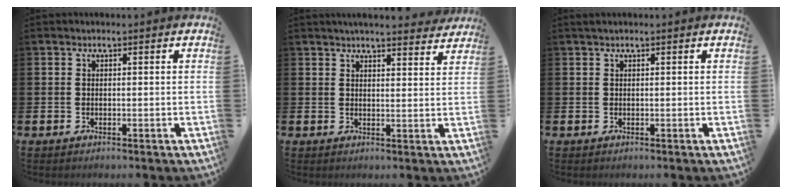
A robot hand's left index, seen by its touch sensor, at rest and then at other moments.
{"total": 4.4, "force": [4.4, 0.1, 0.9], "torque": [-0.018, -0.021, 0.078]}
{"total": 0.6, "force": [0.4, 0.1, 0.4], "torque": [-0.012, 0.005, 0.008]}